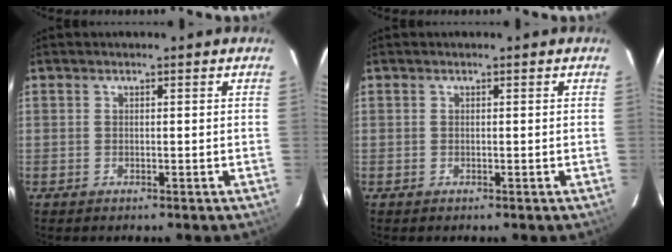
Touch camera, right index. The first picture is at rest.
{"total": 0.0}